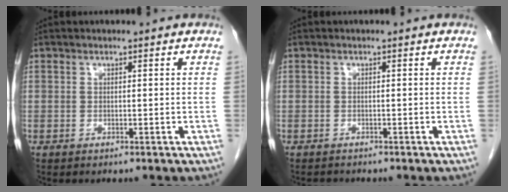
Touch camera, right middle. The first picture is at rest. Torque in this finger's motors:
{"motor_torque": [-0.05, 0.02, -0.10, -0.03]}